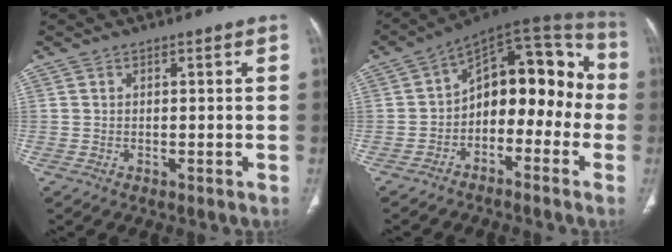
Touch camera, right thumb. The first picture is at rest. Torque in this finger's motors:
{"motor_torque": [-0.30, 1.48, 0.48, -0.18, 0.11]}